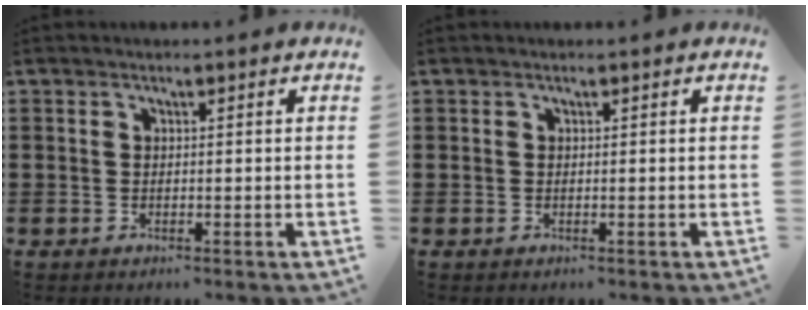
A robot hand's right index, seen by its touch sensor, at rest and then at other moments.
{"total": 0.0}